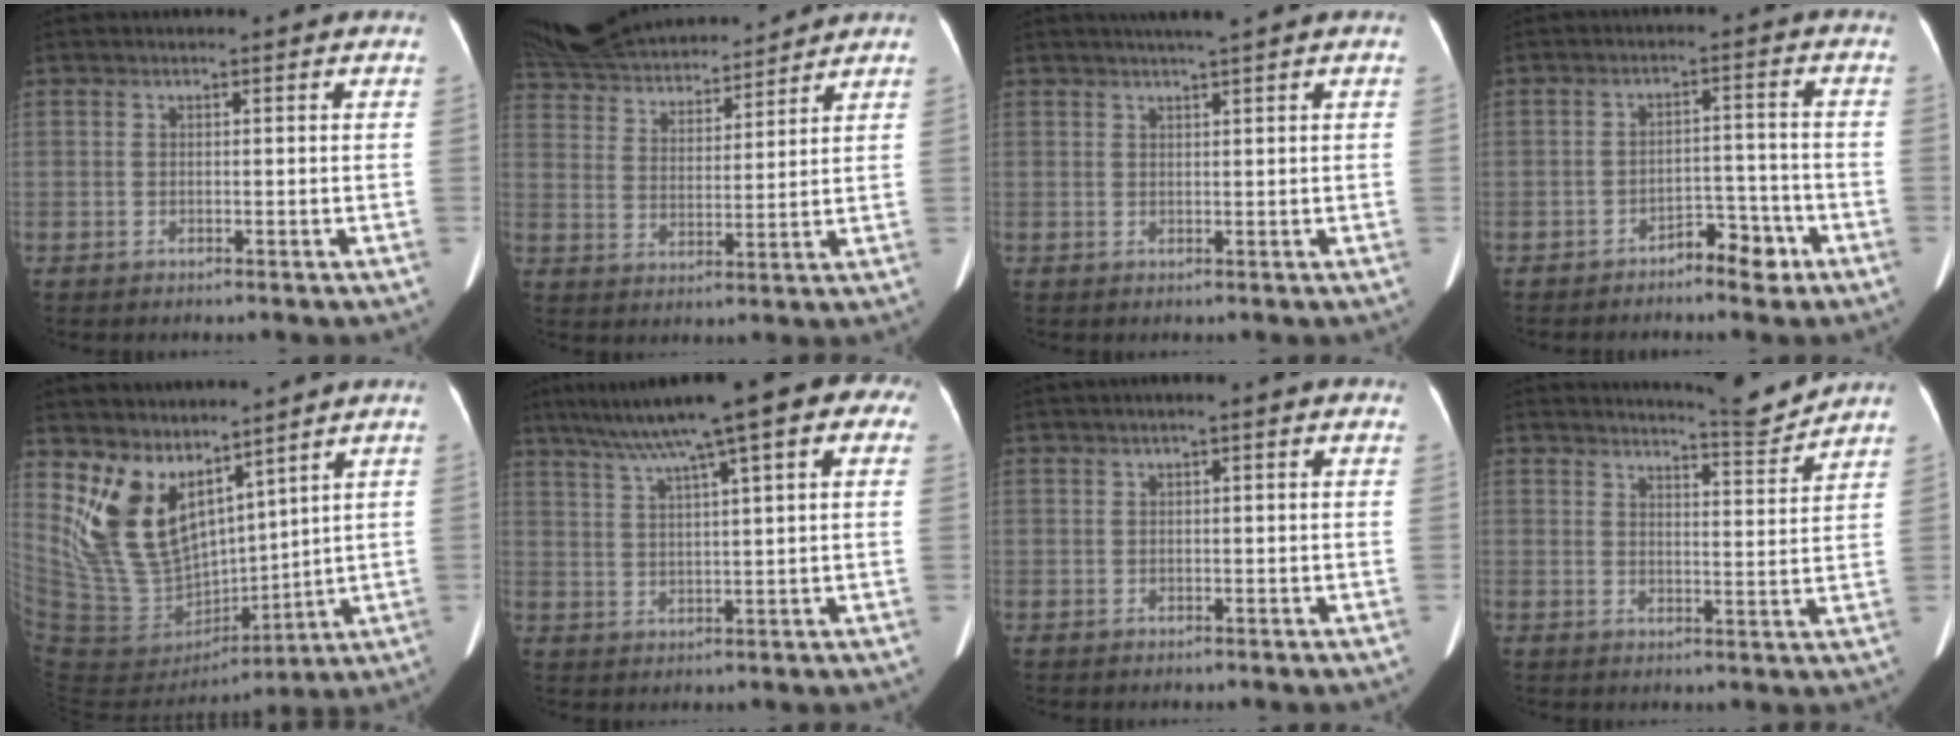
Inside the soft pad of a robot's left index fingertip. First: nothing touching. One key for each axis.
{"total": 19.6, "fx": 18.0, "fy": 4.3, "fz": 6.6, "tx": -0.140, "ty": 0.036, "tz": 0.293}
{"total": 3.2, "fx": 2.5, "fy": -0.6, "fz": 1.9, "tx": -0.023, "ty": 0.014, "tz": 0.042}
{"total": 4.6, "fx": -3.5, "fy": 1.8, "fz": 2.4, "tx": -0.032, "ty": 0.013, "tz": -0.054}
{"total": 12.2, "fx": 8.9, "fy": 6.4, "fz": 5.4, "tx": -0.120, "ty": 0.002, "tz": 0.199}
{"total": 16.7, "fx": 10.0, "fy": 2.6, "fz": 13.1, "tx": -0.212, "ty": 0.055, "tz": 0.140}
{"total": 1.8, "fx": 0.5, "fy": 0.3, "fz": 1.7, "tx": -0.030, "ty": 0.010, "tz": 0.004}
{"total": 5.8, "fx": 5.7, "fy": -1.0, "fz": 0.4, "tx": -0.023, "ty": -0.027, "tz": 0.081}